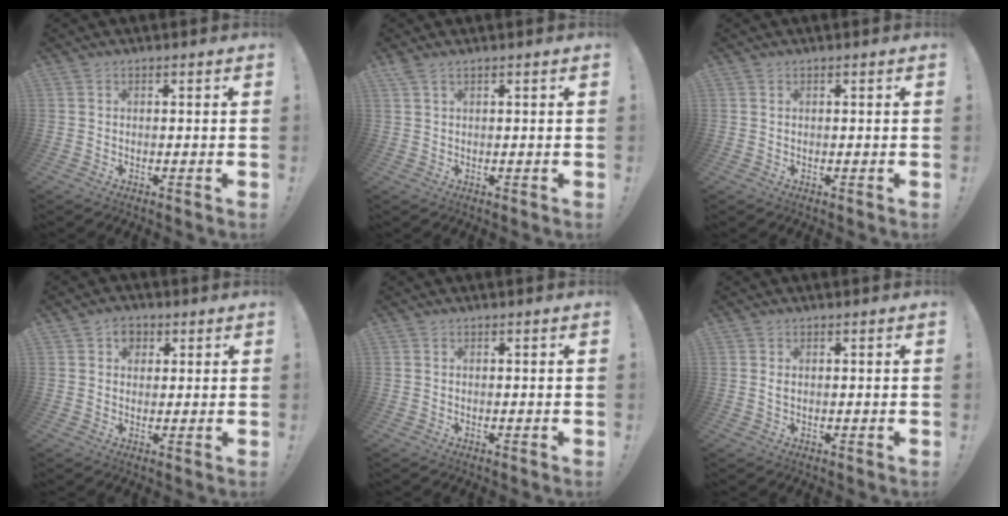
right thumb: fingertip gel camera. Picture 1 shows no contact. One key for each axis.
{"total": 1.5, "fx": 1.1, "fy": 0.2, "fz": 1.0, "tx": -0.023, "ty": -0.003, "tz": 0.020}
{"total": 0.0}
{"total": 4.6, "fx": 2.0, "fy": 3.7, "fz": 1.8, "tx": -0.018, "ty": -0.005, "tz": 0.034}
{"total": 0.0}
{"total": 0.9, "fx": 0.4, "fy": 0.5, "fz": 0.7, "tx": -0.013, "ty": 0.002, "tz": 0.006}